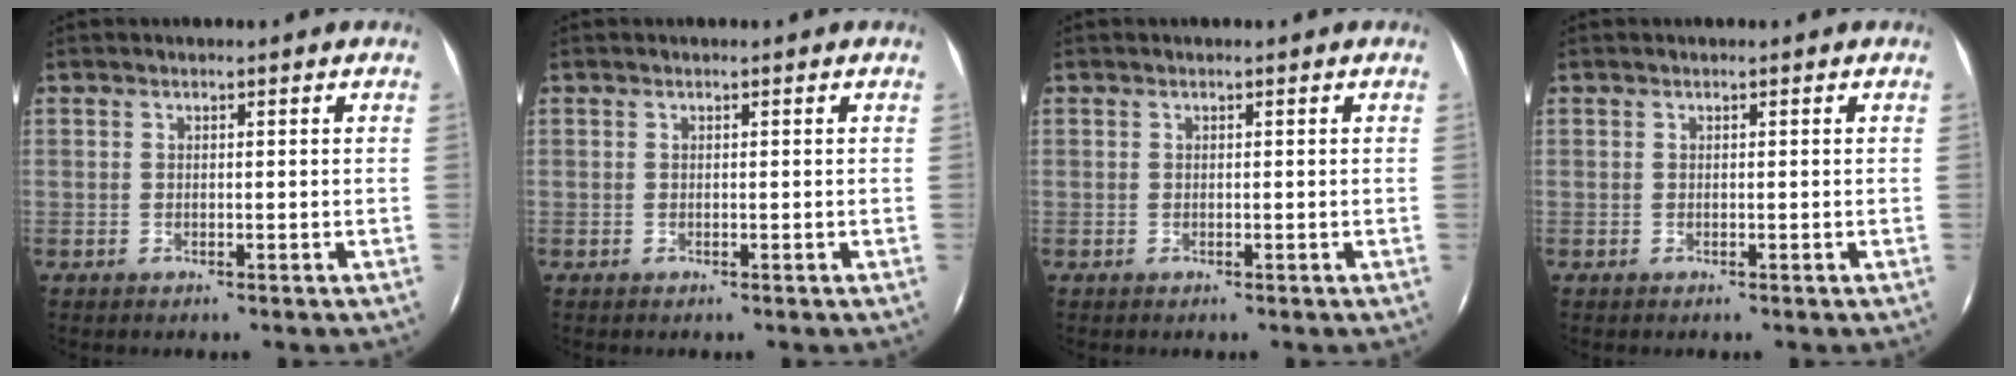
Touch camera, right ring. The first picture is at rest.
{"total": 0.0}
{"total": 0.0}
{"total": 0.0}